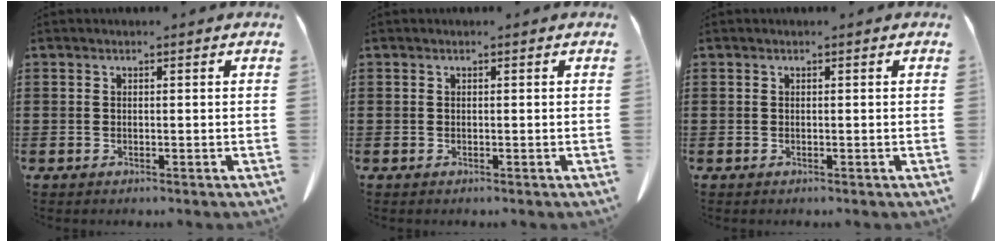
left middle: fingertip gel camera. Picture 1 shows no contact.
{"total": 0.0}
{"total": 0.0}